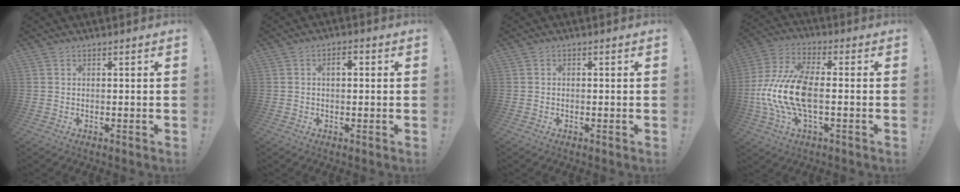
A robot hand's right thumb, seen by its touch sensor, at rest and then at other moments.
{"total": 3.0, "force": [0.2, 1.7, 2.5], "torque": [-0.032, 0.005, -0.003]}
{"total": 0.6, "force": [-0.4, 0.4, 0.3], "torque": [-0.010, 0.003, -0.007]}
{"total": 16.6, "force": [-2.7, 7.7, 14.4], "torque": [-0.291, 0.007, -0.040]}